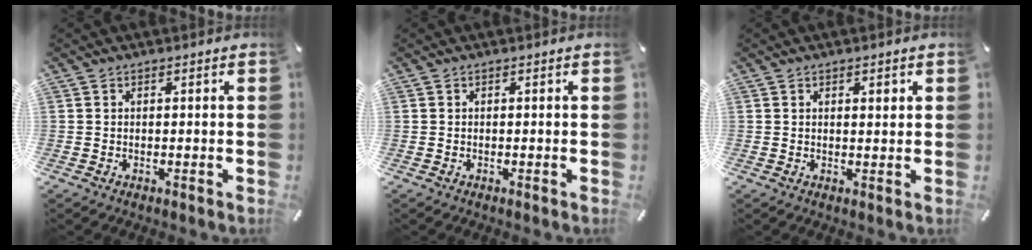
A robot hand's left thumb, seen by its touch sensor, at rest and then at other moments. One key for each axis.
{"total": 0.0}
{"total": 1.3, "fx": 0.9, "fy": 0.5, "fz": 0.7, "tx": -0.015, "ty": 0.000, "tz": 0.017}